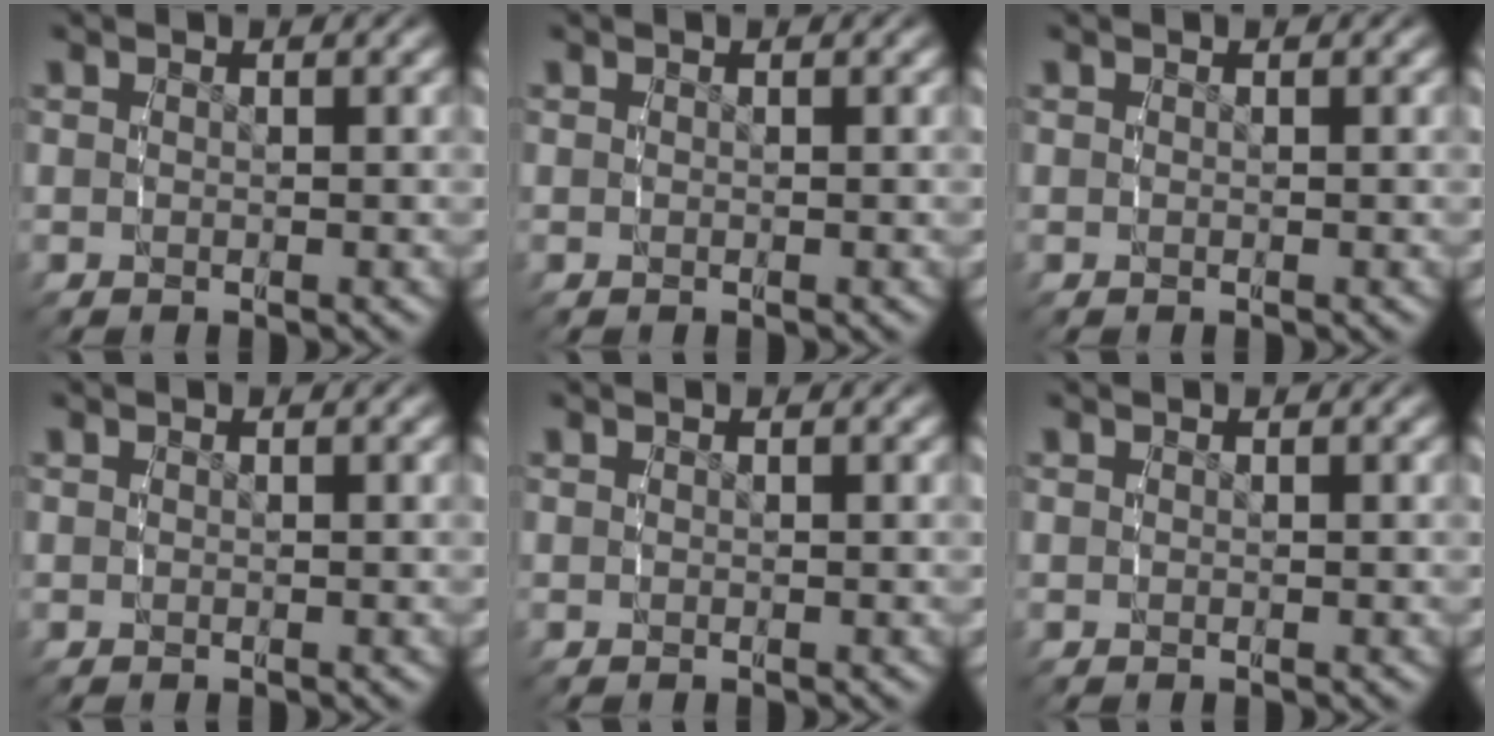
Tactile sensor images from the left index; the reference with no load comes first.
{"total": 0.0}
{"total": 0.0}
{"total": 0.0}
{"total": 0.0}
{"total": 0.0}